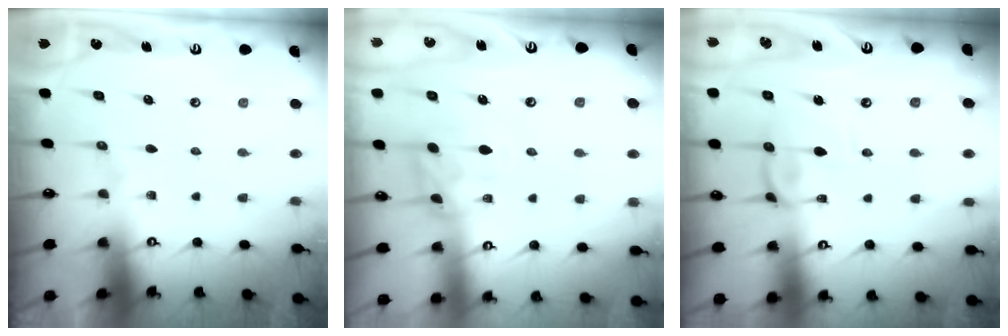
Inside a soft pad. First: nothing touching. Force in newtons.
{"total": 1.3, "press": 1.2, "slide": 0.4}
{"total": 2.7, "press": 2.6, "slide": 0.9}